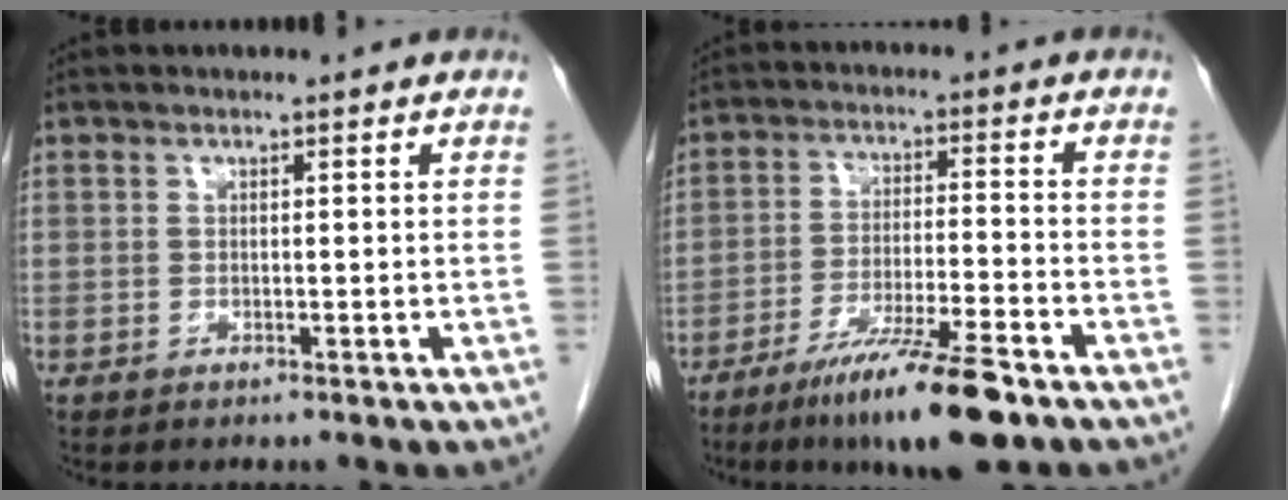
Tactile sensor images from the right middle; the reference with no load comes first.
{"total": 11.9, "force": [-8.1, 0.7, 8.7], "torque": [-0.152, -0.031, -0.137]}